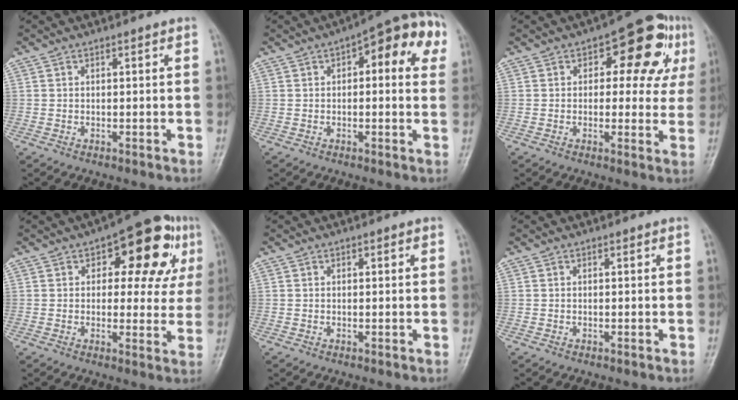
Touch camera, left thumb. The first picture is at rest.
{"total": 12.5, "force": [4.1, 5.1, 10.6], "torque": [-0.098, 0.023, 0.041]}
{"total": 12.7, "force": [4.0, 7.0, 9.7], "torque": [-0.065, 0.016, 0.043]}
{"total": 14.6, "force": [5.2, 7.8, 11.2], "torque": [-0.085, 0.012, 0.059]}
{"total": 0.7, "force": [0.3, 0.3, 0.6], "torque": [-0.004, 0.002, 0.003]}
{"total": 0.0}